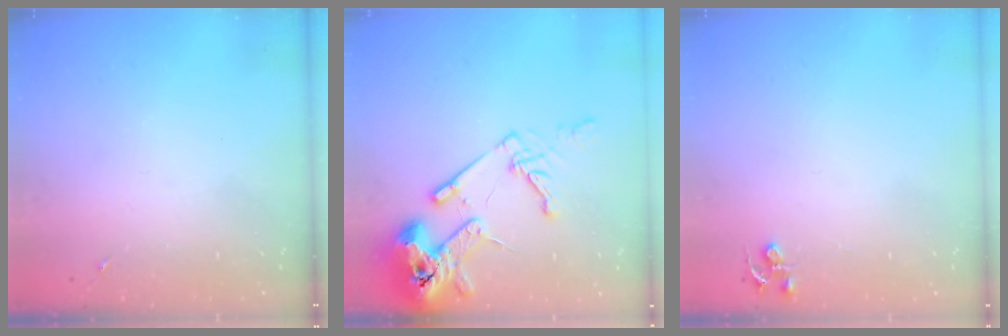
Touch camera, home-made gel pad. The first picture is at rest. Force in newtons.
{"total": 16.7, "press": 16.5, "slide": 2.2}
{"total": 4.5, "press": 4.4, "slide": 0.5}